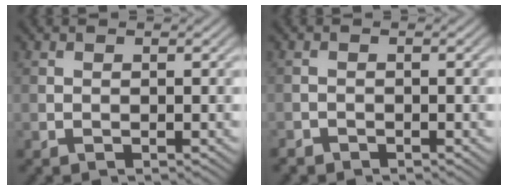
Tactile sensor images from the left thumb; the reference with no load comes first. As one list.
[{"total": 1.2, "force": [-1.1, 0.5, 0.1], "torque": [-0.003, -0.003, -0.024]}]